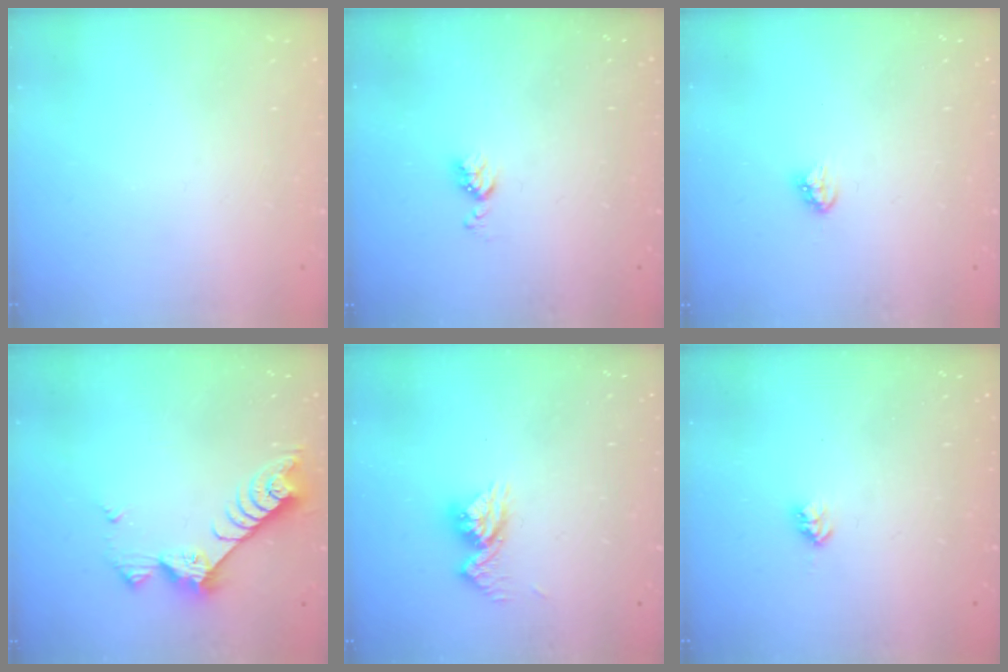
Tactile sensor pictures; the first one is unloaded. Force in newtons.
{"total": 4.1, "press": 4.1, "slide": 0.5}
{"total": 3.4, "press": 3.4, "slide": 0.2}
{"total": 8.4, "press": 8.3, "slide": 0.4}
{"total": 10.2, "press": 10.1, "slide": 1.0}
{"total": 2.9, "press": 2.8, "slide": 0.5}